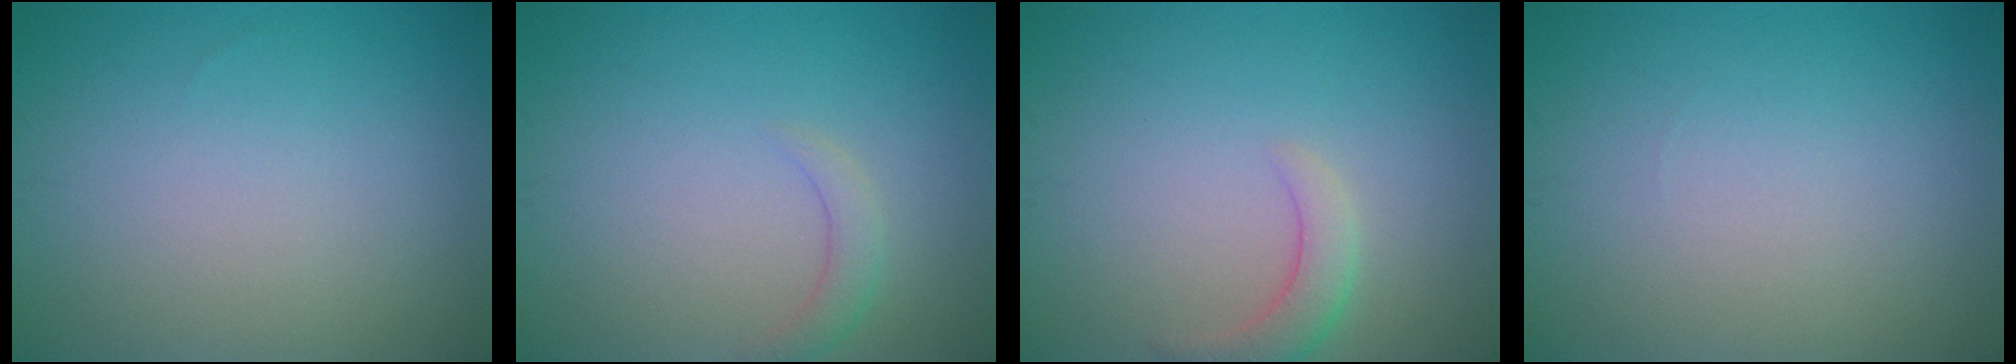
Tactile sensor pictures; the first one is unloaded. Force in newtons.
{"total": 1.5, "press": 1.5, "slide": 0.2}
{"total": 2.4, "press": 2.4, "slide": 0.2}
{"total": 0.0}